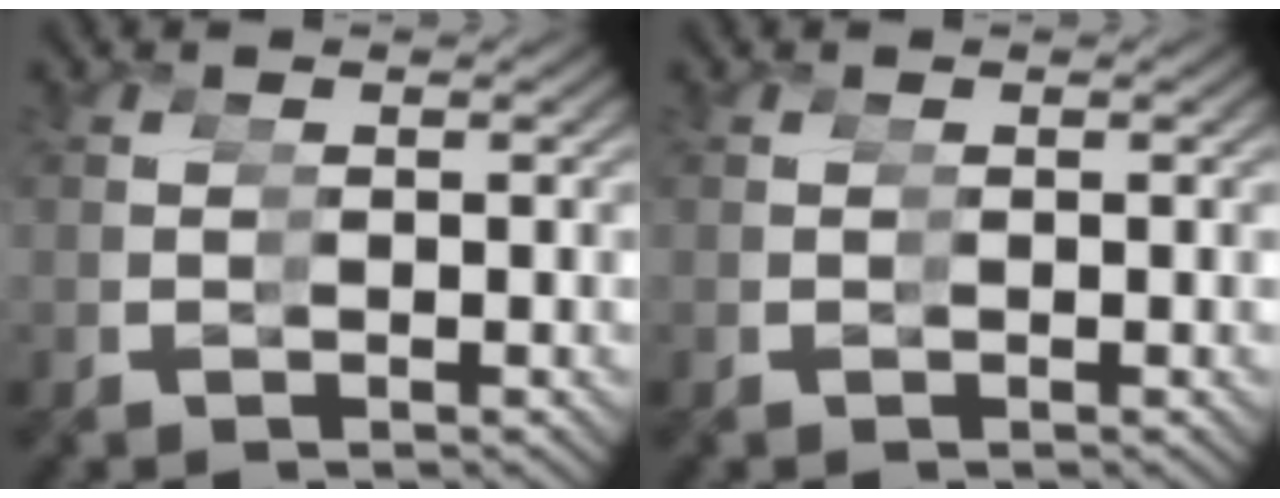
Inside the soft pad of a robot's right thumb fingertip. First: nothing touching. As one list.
[{"total": 0.0}]